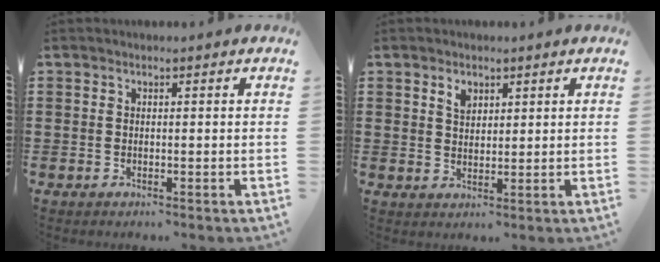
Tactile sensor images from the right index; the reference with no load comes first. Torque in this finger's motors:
{"motor_torque": [0.03, -0.03, 0.05, 0.04]}